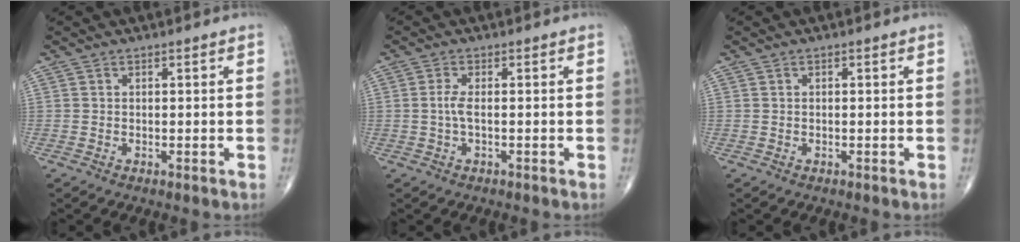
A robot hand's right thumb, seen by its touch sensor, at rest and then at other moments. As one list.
[{"total": 2.2, "force": [-0.2, 0.6, 2.1], "torque": [-0.054, 0.000, -0.005]}, {"total": 0.0}]